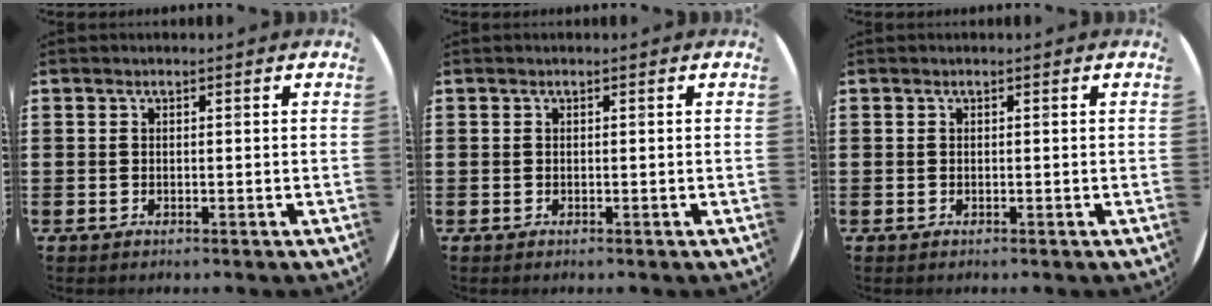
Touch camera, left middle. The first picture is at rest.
{"total": 0.0}
{"total": 0.0}